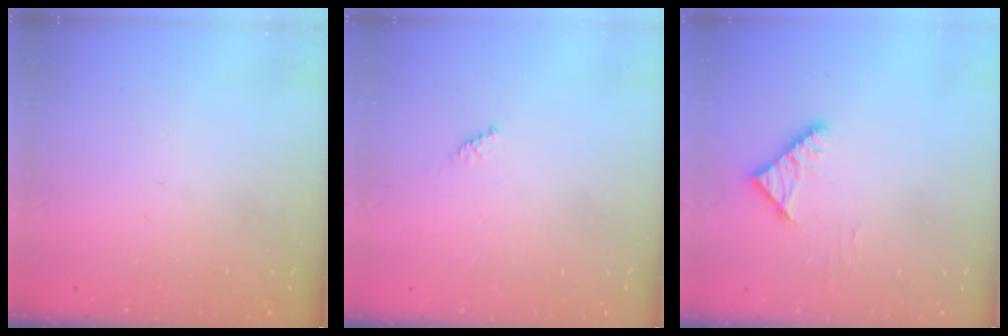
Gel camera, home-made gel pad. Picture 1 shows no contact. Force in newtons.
{"total": 1.6, "press": 1.5, "slide": 0.4}
{"total": 4.5, "press": 4.4, "slide": 0.8}